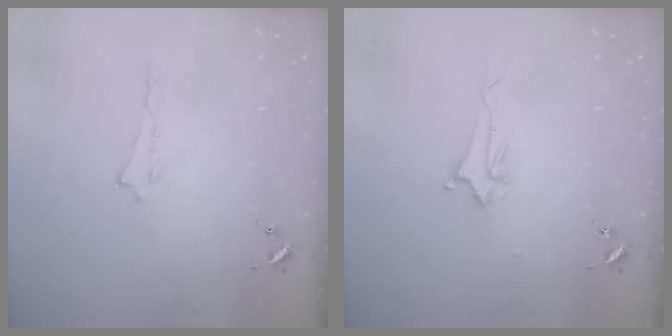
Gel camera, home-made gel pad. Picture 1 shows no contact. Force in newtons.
{"total": 2.2, "press": 2.2, "slide": 0.3}